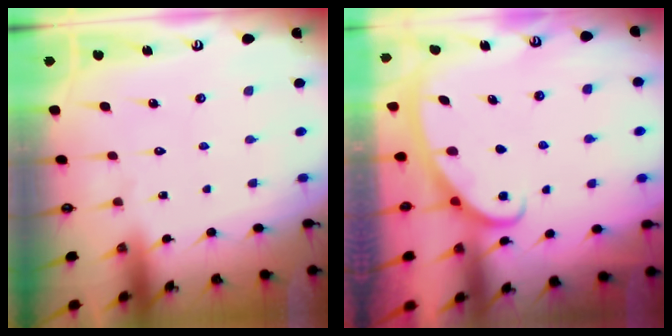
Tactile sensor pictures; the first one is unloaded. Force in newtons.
{"total": 2.8, "press": 2.8, "slide": 0.4}